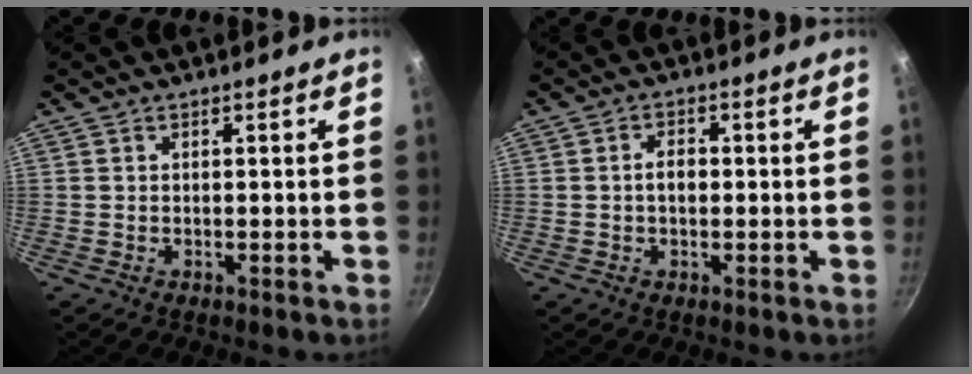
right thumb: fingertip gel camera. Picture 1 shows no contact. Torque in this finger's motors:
{"motor_torque": [0.37, 0.57, 0.71, 0.15, 0.01]}